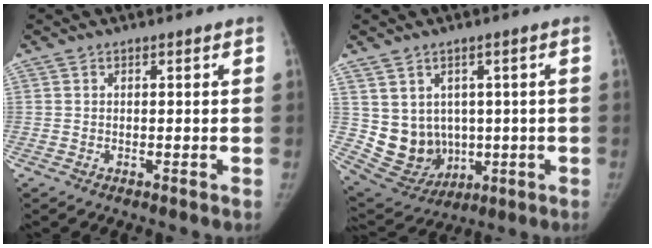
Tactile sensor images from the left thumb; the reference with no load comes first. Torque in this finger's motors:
{"motor_torque": [0.62, 0.63, 0.40, -0.57, 0.03]}